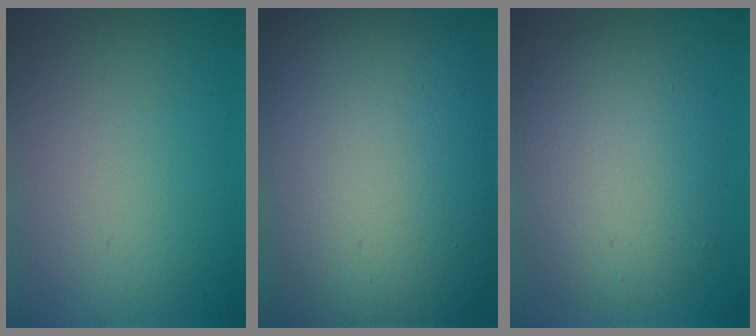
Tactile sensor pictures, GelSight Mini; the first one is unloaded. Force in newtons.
{"total": 18.9, "press": 18.9, "slide": 0.9}
{"total": 6.8, "press": 6.8, "slide": 0.3}